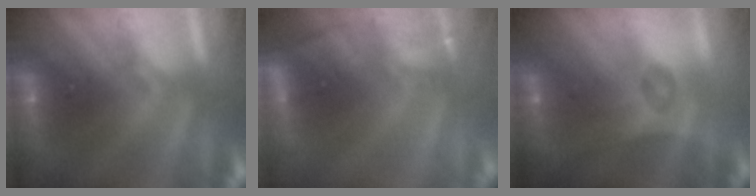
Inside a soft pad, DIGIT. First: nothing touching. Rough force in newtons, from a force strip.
{"total": 2.9}
{"total": 1.7}